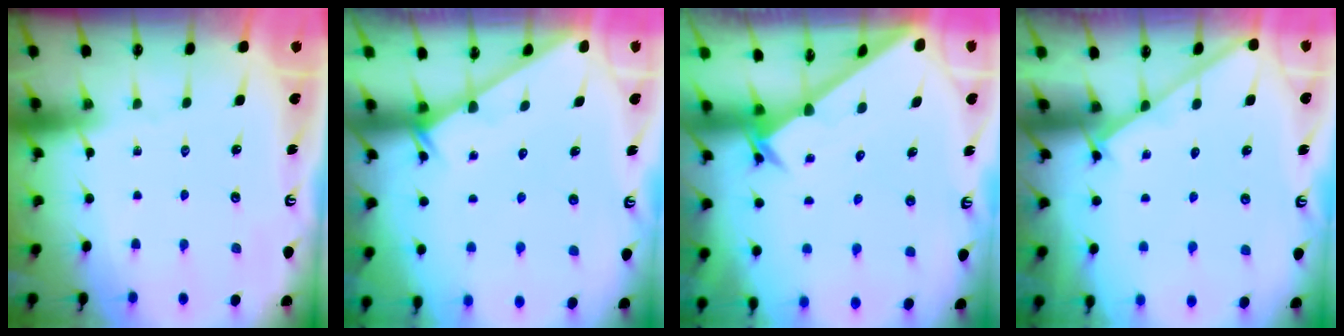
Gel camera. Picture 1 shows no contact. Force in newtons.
{"total": 2.9, "press": 2.9, "slide": 0.1}
{"total": 2.5, "press": 2.5, "slide": 0.2}
{"total": 2.0, "press": 1.9, "slide": 0.3}